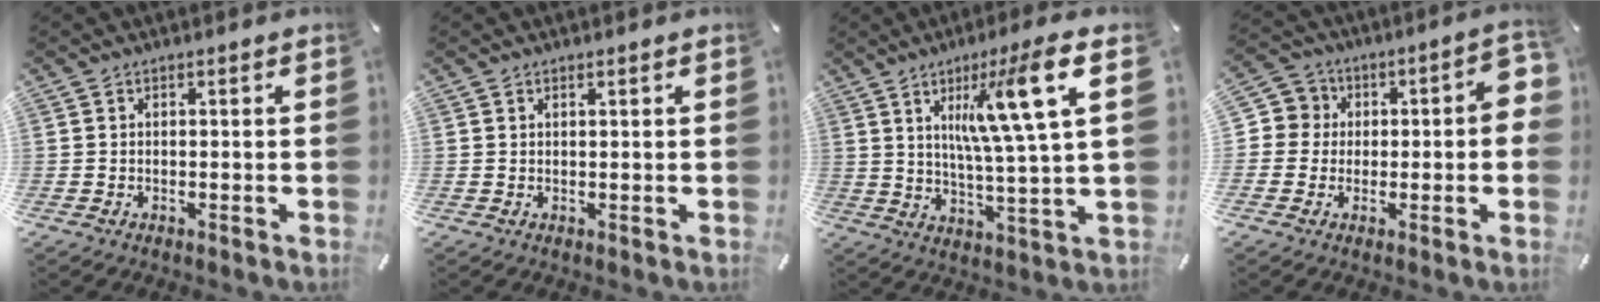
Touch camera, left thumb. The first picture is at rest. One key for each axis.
{"total": 0.6, "fx": 0.4, "fy": 0.1, "fz": 0.4, "tx": -0.007, "ty": -0.001, "tz": 0.008}
{"total": 15.6, "fx": 6.2, "fy": 1.4, "fz": 14.2, "tx": -0.234, "ty": -0.019, "tz": 0.084}
{"total": 7.2, "fx": -1.1, "fy": 6.1, "fz": 3.6, "tx": -0.054, "ty": 0.012, "tz": -0.026}